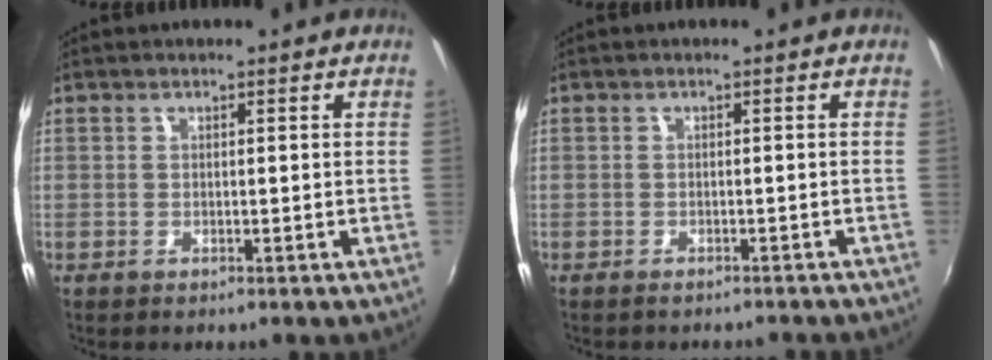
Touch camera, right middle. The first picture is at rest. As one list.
[{"total": 3.9, "force": [-3.5, 1.1, 1.2], "torque": [-0.024, -0.008, -0.042]}]